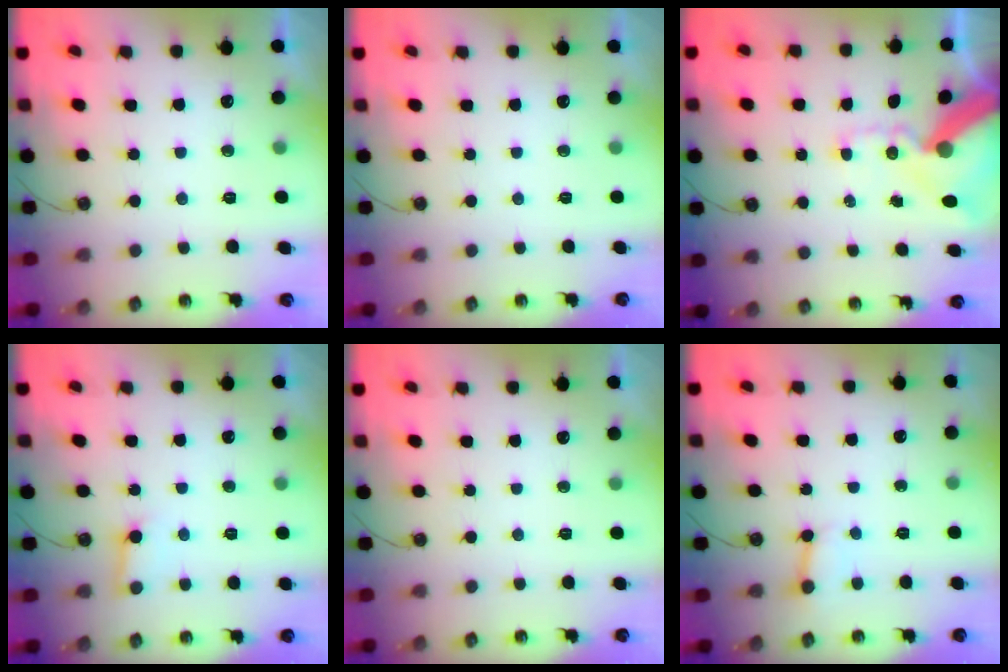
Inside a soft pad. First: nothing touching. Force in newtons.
{"total": 0.0}
{"total": 17.7, "press": 17.5, "slide": 2.5}
{"total": 4.7, "press": 4.7, "slide": 0.4}
{"total": 0.0}
{"total": 4.5, "press": 4.4, "slide": 0.4}